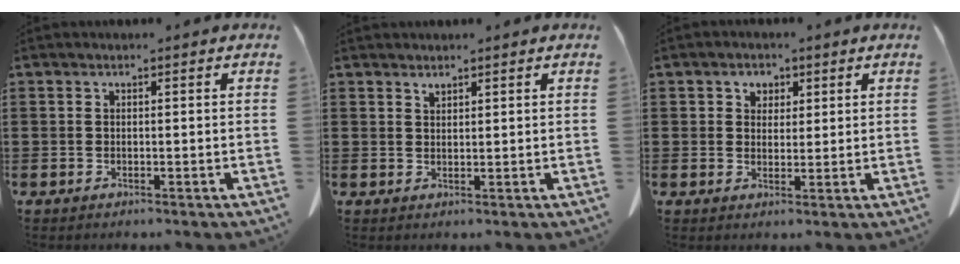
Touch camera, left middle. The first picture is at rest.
{"total": 1.3, "force": [1.2, 0.2, 0.3], "torque": [-0.009, -0.003, 0.024]}
{"total": 2.4, "force": [1.3, 2.0, 0.3], "torque": [-0.010, 0.007, 0.021]}